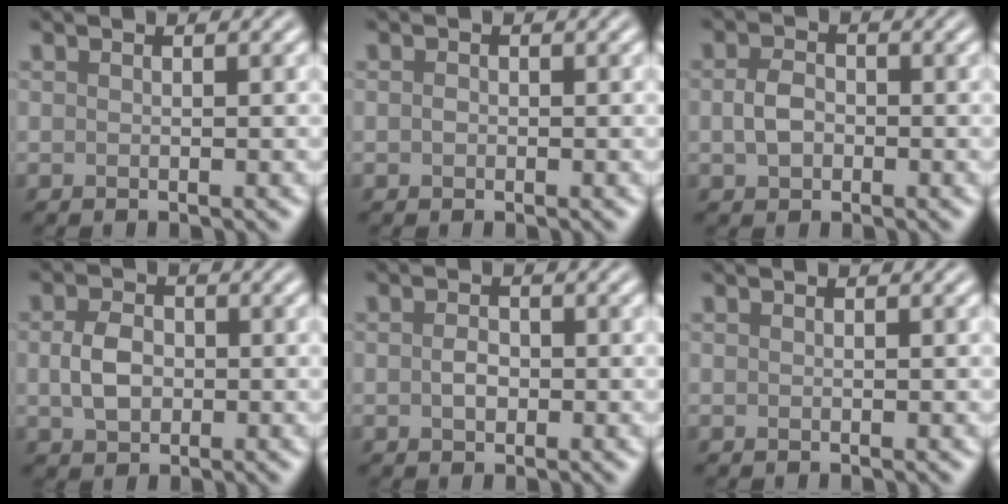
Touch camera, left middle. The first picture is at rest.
{"total": 0.5, "force": [-0.1, 0.4, 0.2], "torque": [-0.008, -0.001, -0.004]}
{"total": 2.3, "force": [-0.3, 1.7, 1.5], "torque": [-0.038, 0.000, -0.008]}
{"total": 3.2, "force": [-0.1, 2.4, 2.2], "torque": [-0.053, 0.000, -0.005]}
{"total": 1.5, "force": [-0.2, 1.0, 1.1], "torque": [-0.025, 0.000, -0.006]}
{"total": 0.0}